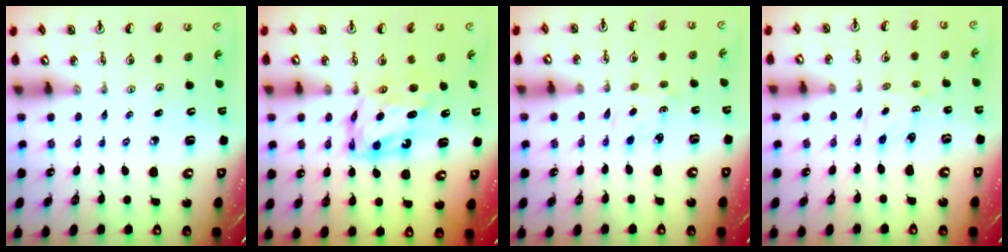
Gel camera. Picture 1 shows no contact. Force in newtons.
{"total": 7.7, "press": 7.7, "slide": 0.8}
{"total": 3.2, "press": 3.2, "slide": 0.4}
{"total": 1.8, "press": 1.7, "slide": 0.3}